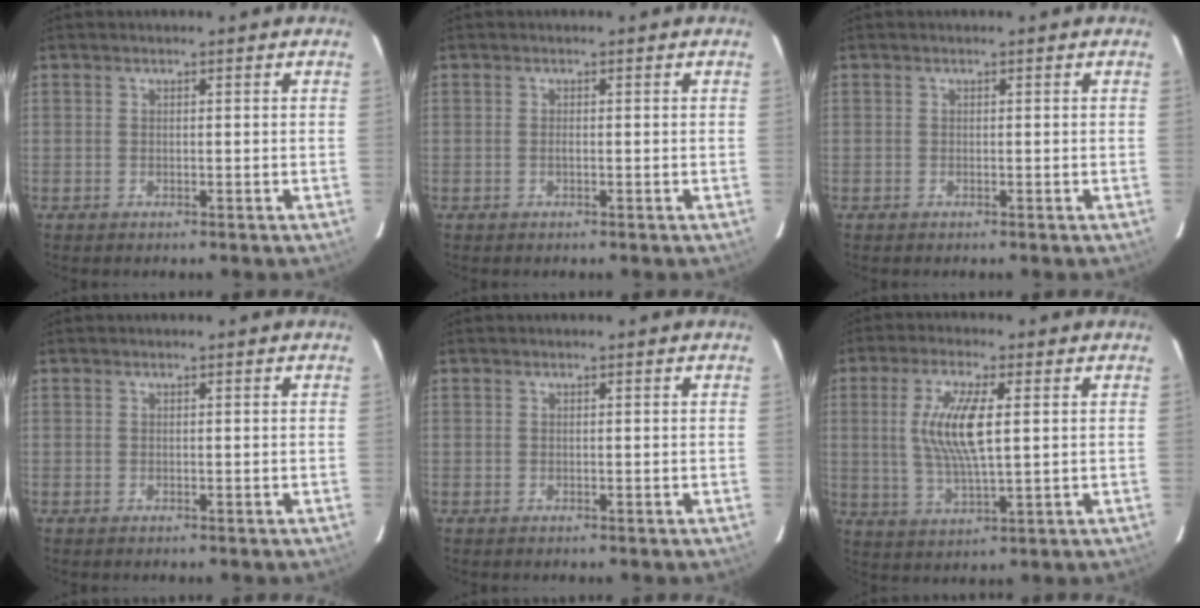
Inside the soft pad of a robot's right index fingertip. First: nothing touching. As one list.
[{"total": 0.5, "force": [-0.2, 0.1, 0.5], "torque": [-0.009, -0.001, -0.003]}, {"total": 0.0}, {"total": 0.0}, {"total": 0.0}, {"total": 10.0, "force": [1.7, 2.5, 9.6], "torque": [-0.189, 0.000, 0.036]}]